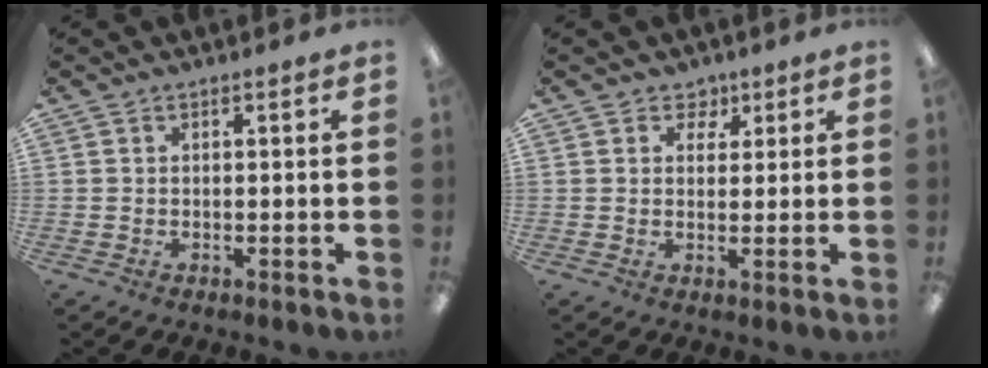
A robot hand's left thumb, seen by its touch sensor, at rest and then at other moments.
{"total": 3.8, "force": [2.3, 2.9, 0.7], "torque": [0.008, -0.010, 0.035]}